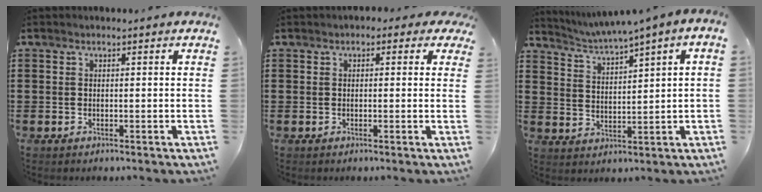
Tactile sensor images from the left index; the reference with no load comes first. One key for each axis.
{"total": 1.2, "fx": -0.3, "fy": 0.9, "fz": 0.8, "tx": -0.019, "ty": 0.006, "tz": -0.008}
{"total": 2.2, "fx": 1.5, "fy": -0.4, "fz": 1.5, "tx": -0.036, "ty": -0.014, "tz": 0.020}